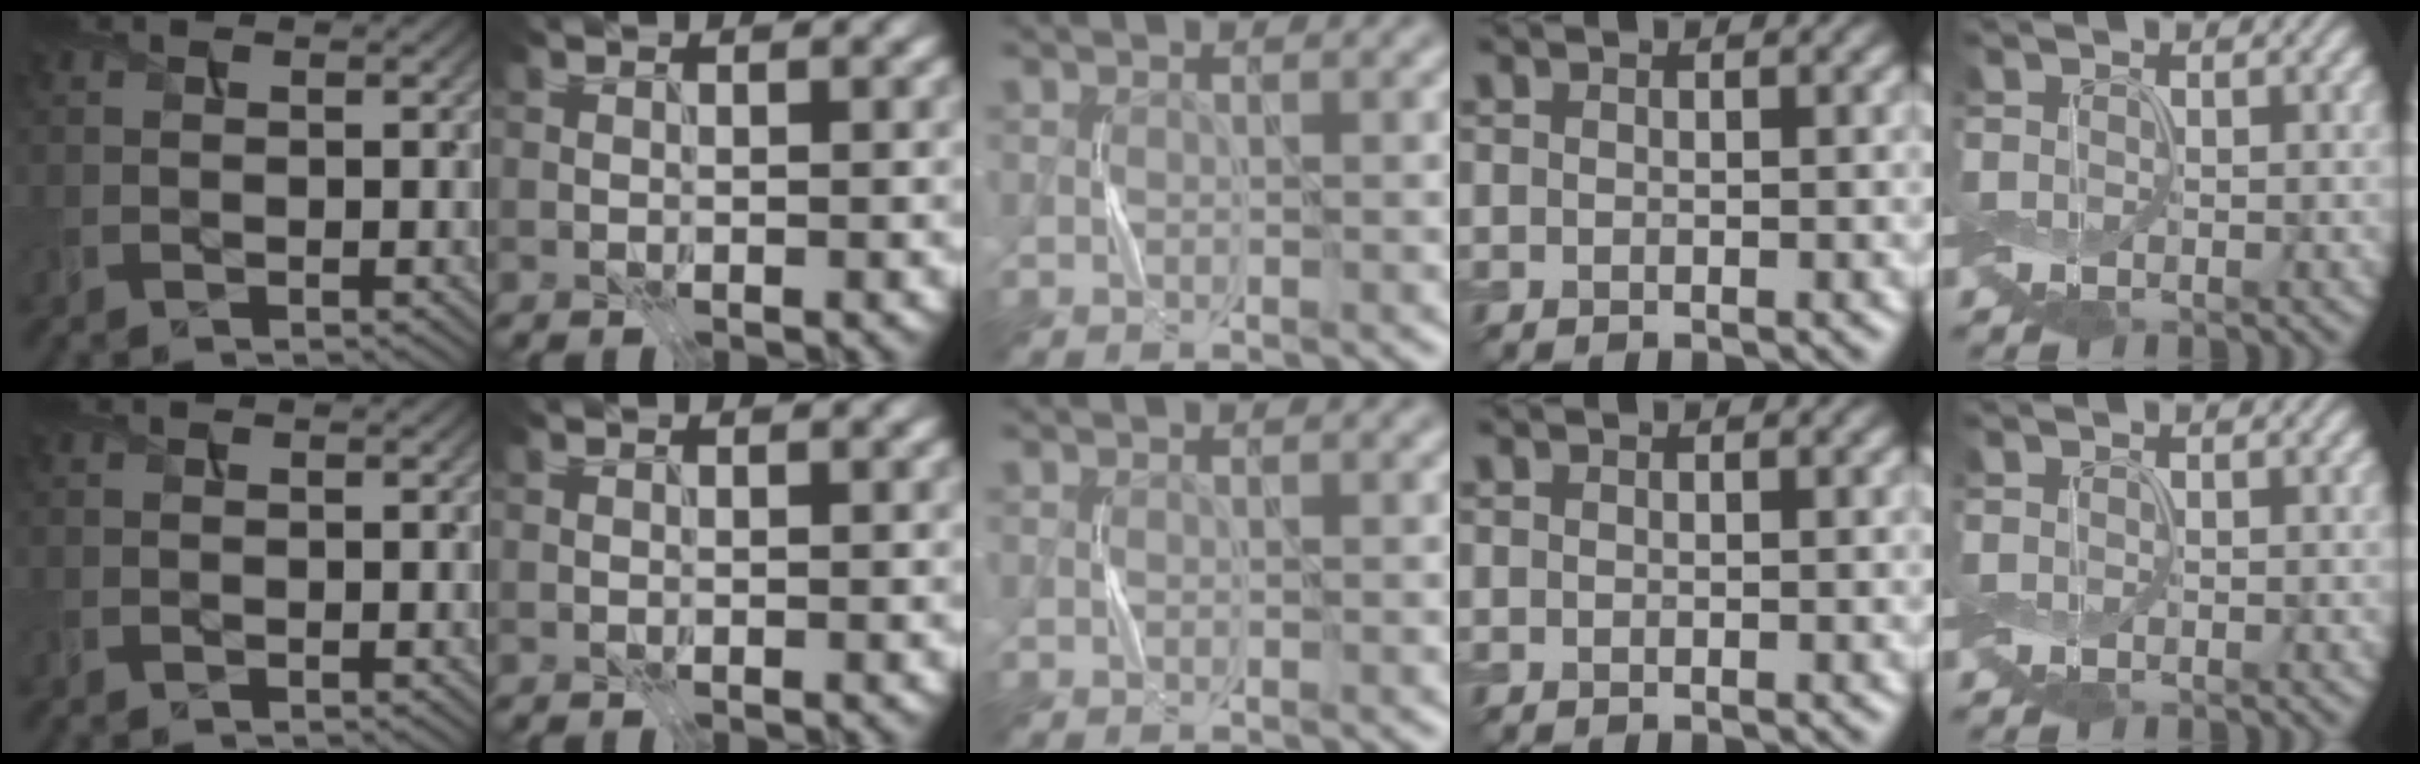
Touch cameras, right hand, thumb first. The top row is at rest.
{}